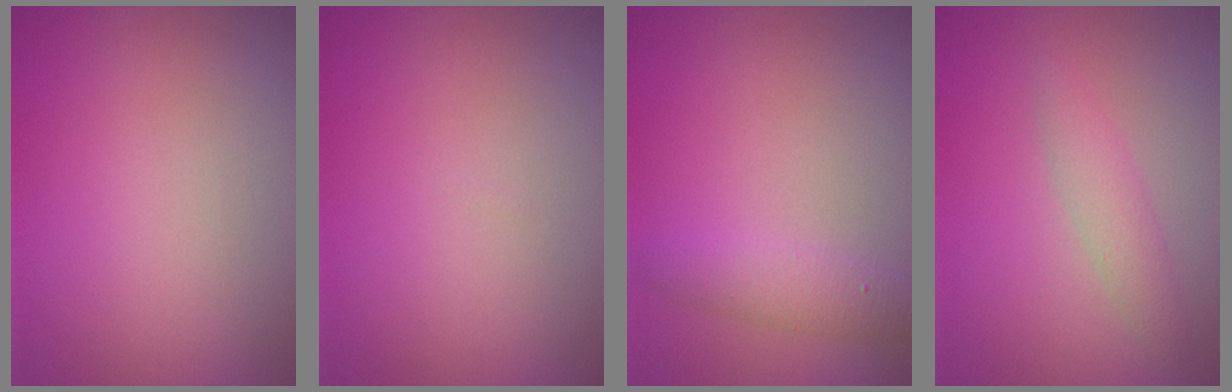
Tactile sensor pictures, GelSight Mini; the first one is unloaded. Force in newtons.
{"total": 0.0}
{"total": 2.4, "press": 2.4, "slide": 0.1}
{"total": 1.8, "press": 1.8, "slide": 0.0}